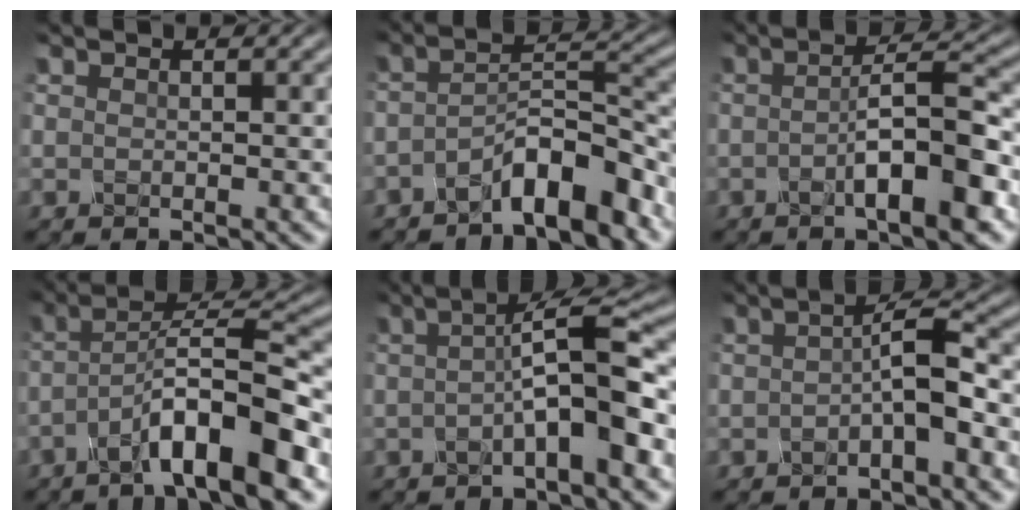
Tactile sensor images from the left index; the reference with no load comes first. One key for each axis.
{"total": 5.6, "fx": -3.9, "fy": 1.2, "fz": 3.8, "tx": -0.062, "ty": 0.015, "tz": -0.072}
{"total": 6.3, "fx": -1.8, "fy": 1.2, "fz": 5.9, "tx": -0.089, "ty": 0.009, "tz": -0.033}
{"total": 8.5, "fx": -4.5, "fy": 1.5, "fz": 7.1, "tx": -0.109, "ty": 0.021, "tz": -0.080}
{"total": 5.9, "fx": -0.9, "fy": 0.9, "fz": 5.7, "tx": -0.089, "ty": 0.019, "tz": -0.024}
{"total": 3.4, "fx": -0.8, "fy": 0.5, "fz": 3.2, "tx": -0.058, "ty": 0.013, "tz": -0.019}